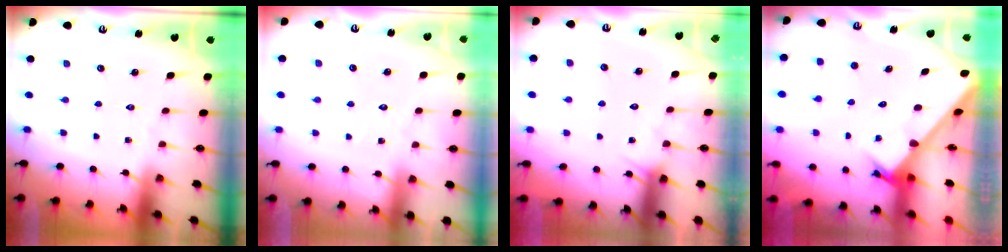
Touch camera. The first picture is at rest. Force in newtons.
{"total": 2.2, "press": 2.2, "slide": 0.2}
{"total": 5.1, "press": 5.1, "slide": 0.4}
{"total": 2.6, "press": 2.6, "slide": 0.3}